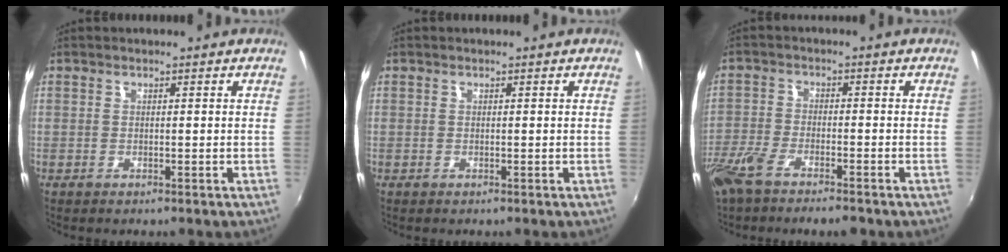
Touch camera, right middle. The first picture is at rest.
{"total": 0.0}
{"total": 9.1, "force": [-6.8, 2.5, 5.6], "torque": [-0.139, -0.028, -0.132]}